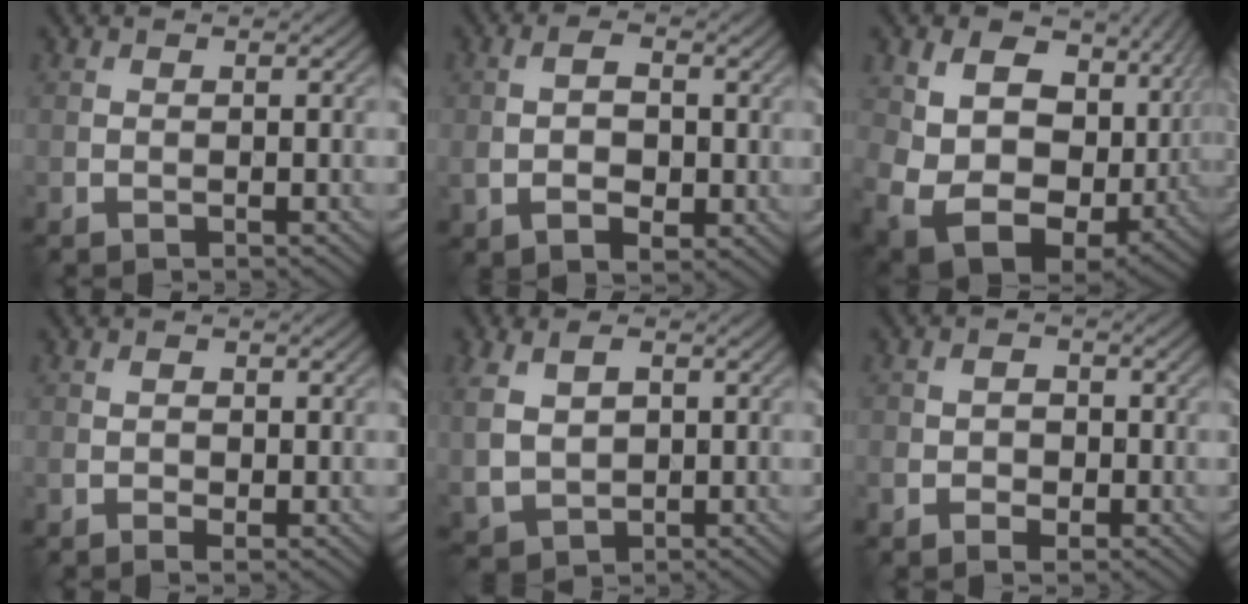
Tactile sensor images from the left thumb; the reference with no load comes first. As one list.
[{"total": 4.8, "force": [-0.3, 2.7, 4.0], "torque": [-0.077, -0.003, -0.007]}, {"total": 15.2, "force": [2.3, 10.7, 10.6], "torque": [-0.221, -0.025, 0.070]}, {"total": 1.5, "force": [-0.4, 0.9, 1.1], "torque": [-0.024, -0.004, -0.006]}, {"total": 6.6, "force": [1.3, 4.7, 4.5], "torque": [-0.122, -0.001, 0.032]}, {"total": 2.9, "force": [-1.2, 2.0, 1.7], "torque": [-0.025, -0.002, -0.024]}]